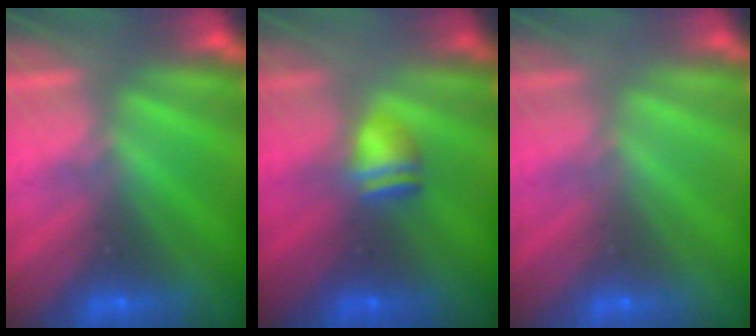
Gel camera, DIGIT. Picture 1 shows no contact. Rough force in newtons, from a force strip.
{"total": 2.4}
{"total": 4.6}